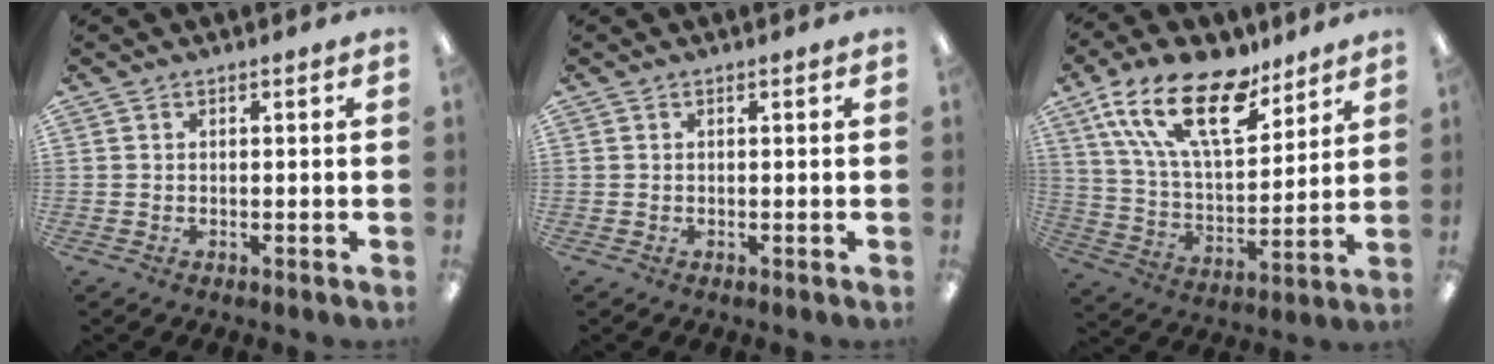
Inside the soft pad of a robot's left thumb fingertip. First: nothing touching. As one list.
[{"total": 0.0}, {"total": 22.1, "force": [13.6, 9.8, 14.3], "torque": [-0.266, -0.063, 0.240]}]